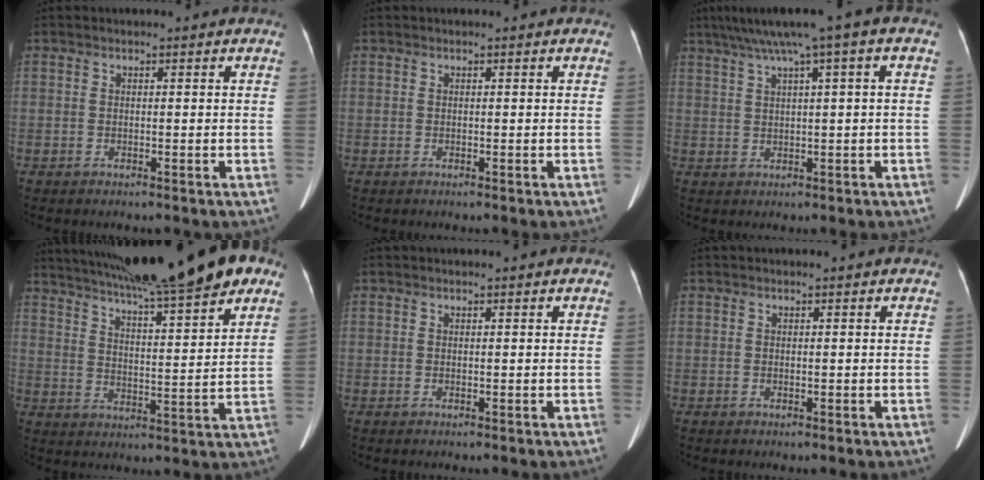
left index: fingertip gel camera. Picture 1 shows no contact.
{"total": 0.0}
{"total": 7.9, "force": [3.9, -0.3, 6.9], "torque": [-0.117, 0.034, 0.063]}
{"total": 23.0, "force": [17.6, 1.7, 14.7], "torque": [-0.244, 0.021, 0.251]}
{"total": 0.0}
{"total": 0.0}